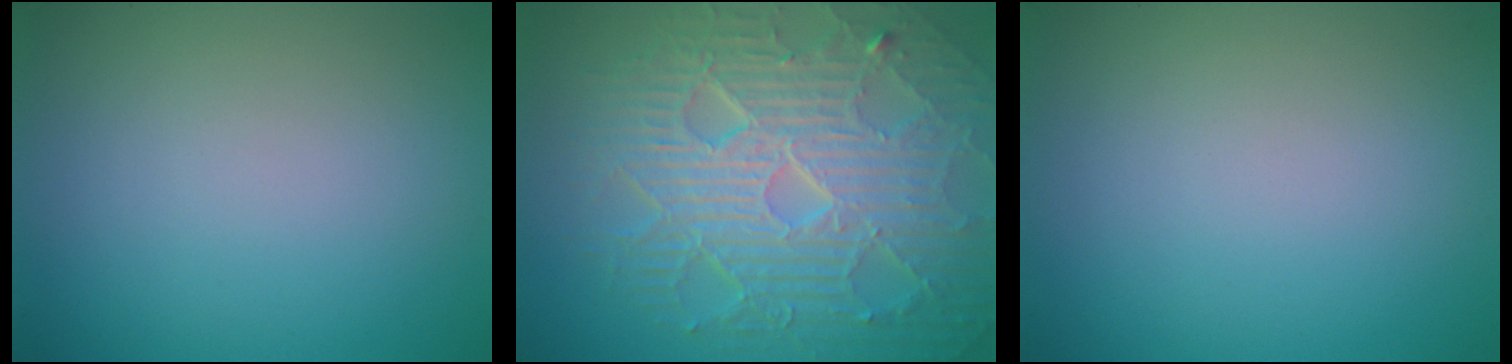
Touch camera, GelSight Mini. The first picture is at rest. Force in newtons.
{"total": 10.5, "press": 6.7, "slide": 8.1}
{"total": 0.0}